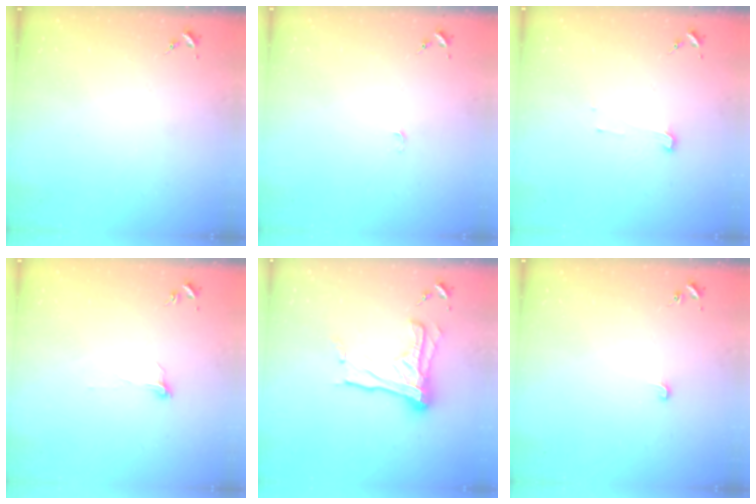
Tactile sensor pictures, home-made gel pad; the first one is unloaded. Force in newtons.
{"total": 3.0, "press": 3.0, "slide": 0.3}
{"total": 3.6, "press": 3.6, "slide": 0.4}
{"total": 3.9, "press": 3.9, "slide": 0.2}
{"total": 17.8, "press": 17.8, "slide": 1.5}
{"total": 3.8, "press": 3.8, "slide": 0.4}